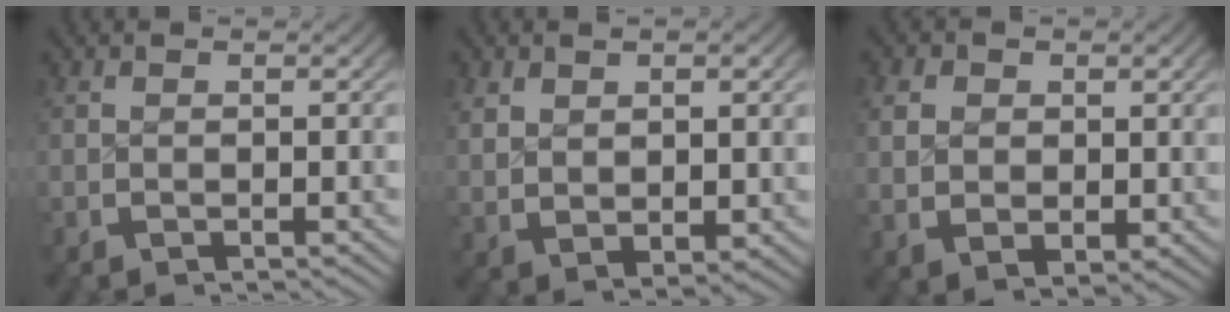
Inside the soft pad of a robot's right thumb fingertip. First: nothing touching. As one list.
[{"total": 3.8, "force": [1.3, 2.3, 2.8], "torque": [-0.050, -0.006, 0.035]}, {"total": 4.4, "force": [0.6, 3.4, 2.7], "torque": [-0.056, -0.020, 0.026]}]